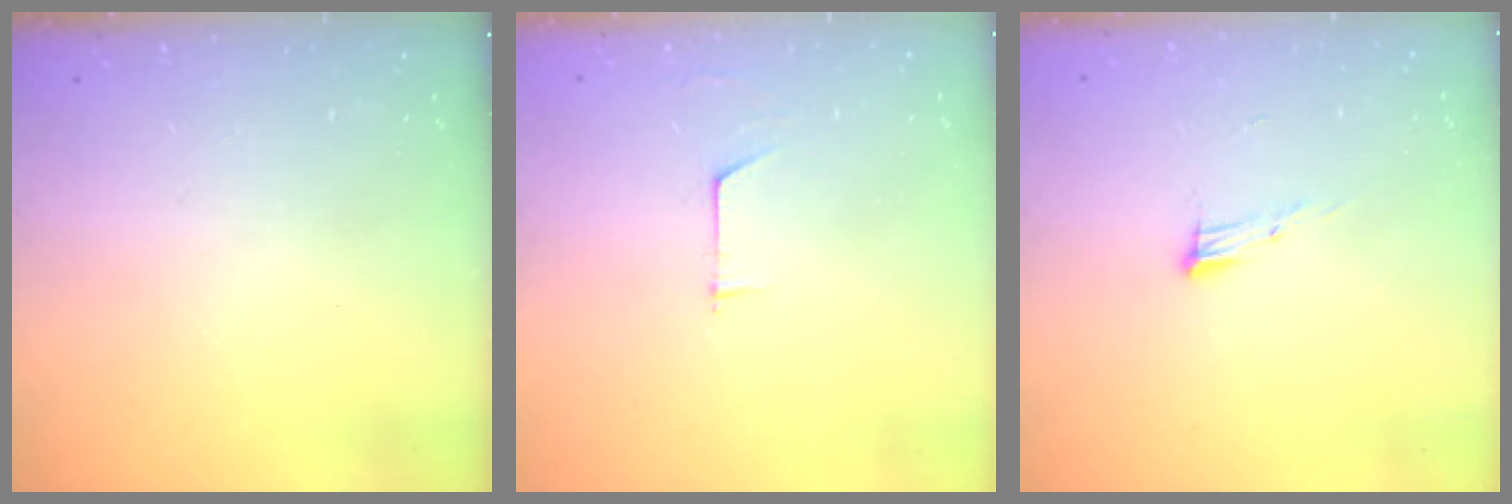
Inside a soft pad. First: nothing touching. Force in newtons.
{"total": 3.2, "press": 3.2, "slide": 0.3}
{"total": 7.7, "press": 7.6, "slide": 1.2}